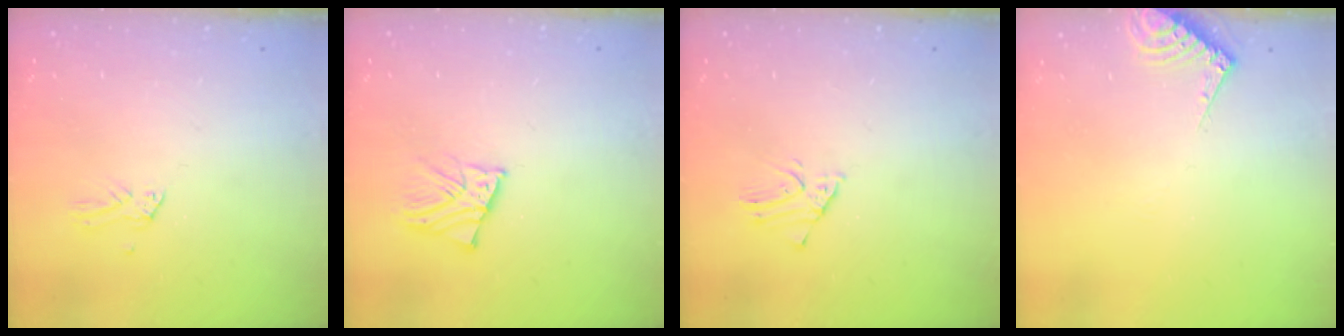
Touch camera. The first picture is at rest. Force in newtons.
{"total": 3.4, "press": 3.4, "slide": 0.3}
{"total": 1.5, "press": 1.5, "slide": 0.1}
{"total": 5.6, "press": 5.5, "slide": 0.7}